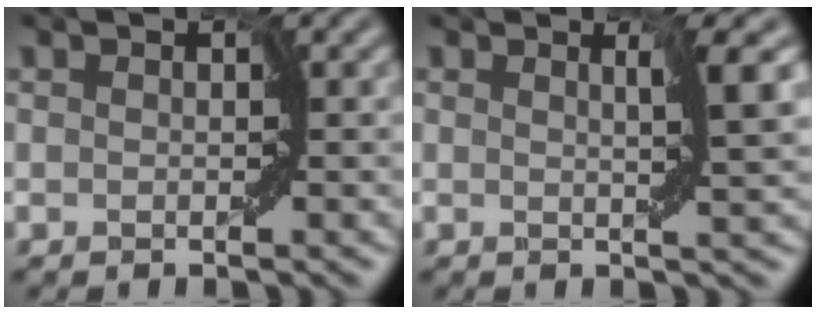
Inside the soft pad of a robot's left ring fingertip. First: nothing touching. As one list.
[{"total": 2.1, "force": [0.6, -0.3, 2.0], "torque": [-0.040, -0.002, 0.011]}]